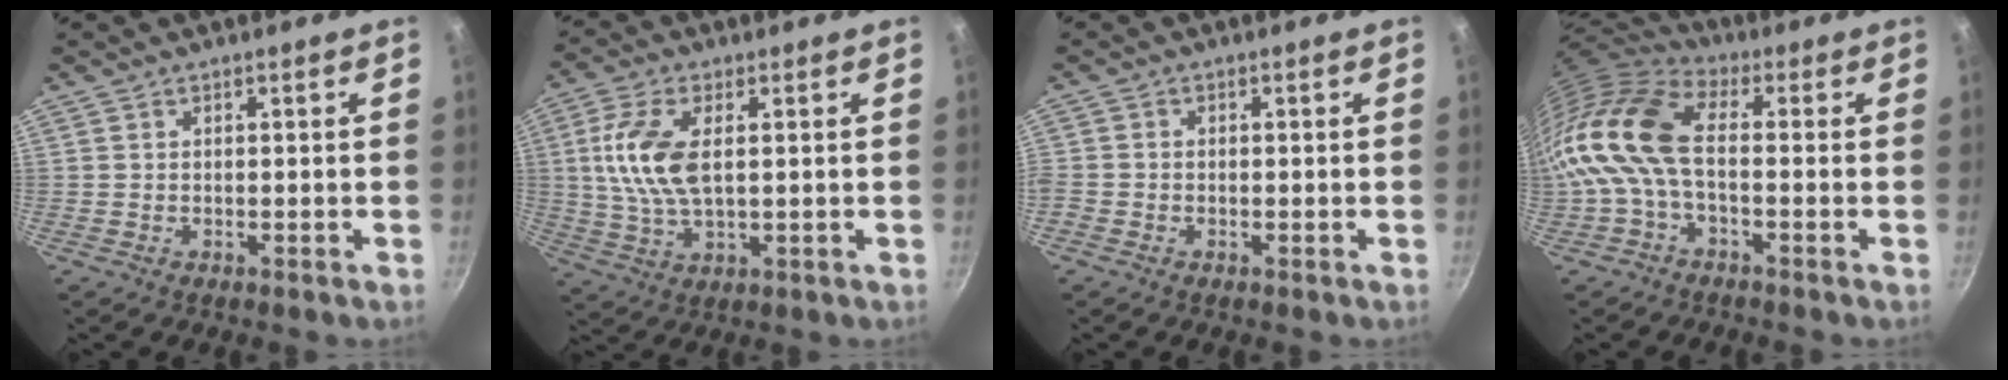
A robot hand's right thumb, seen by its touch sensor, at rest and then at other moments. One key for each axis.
{"total": 11.0, "fx": 1.8, "fy": 5.4, "fz": 9.4, "tx": -0.190, "ty": 0.002, "tz": 0.035}
{"total": 1.3, "fx": -0.6, "fy": 1.0, "fz": 0.5, "tx": -0.013, "ty": 0.003, "tz": -0.016}
{"total": 14.0, "fx": -0.7, "fy": 7.2, "fz": 12.0, "tx": -0.245, "ty": 0.021, "tz": -0.031}